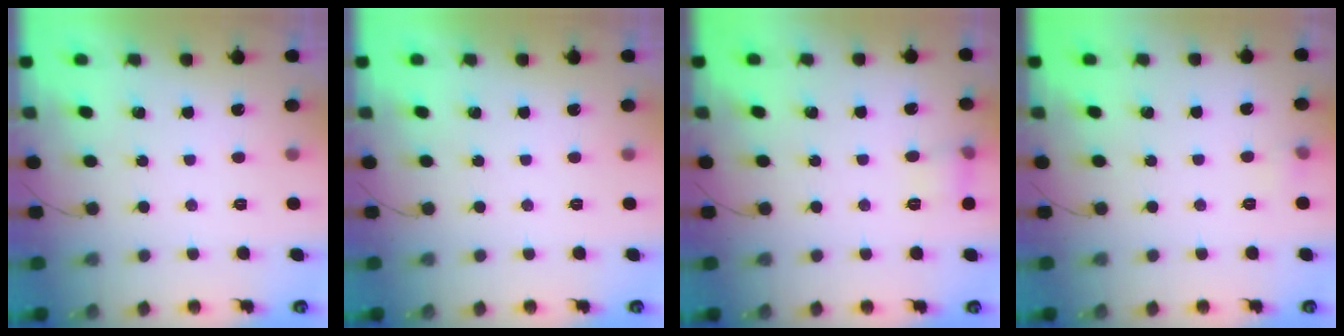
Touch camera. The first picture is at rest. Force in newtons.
{"total": 0.0}
{"total": 5.8, "press": 5.6, "slide": 1.7}
{"total": 3.4, "press": 3.2, "slide": 1.0}